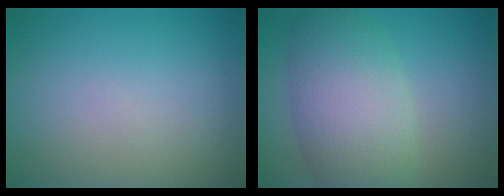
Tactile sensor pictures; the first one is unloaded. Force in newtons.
{"total": 7.5, "press": 7.5, "slide": 0.2}